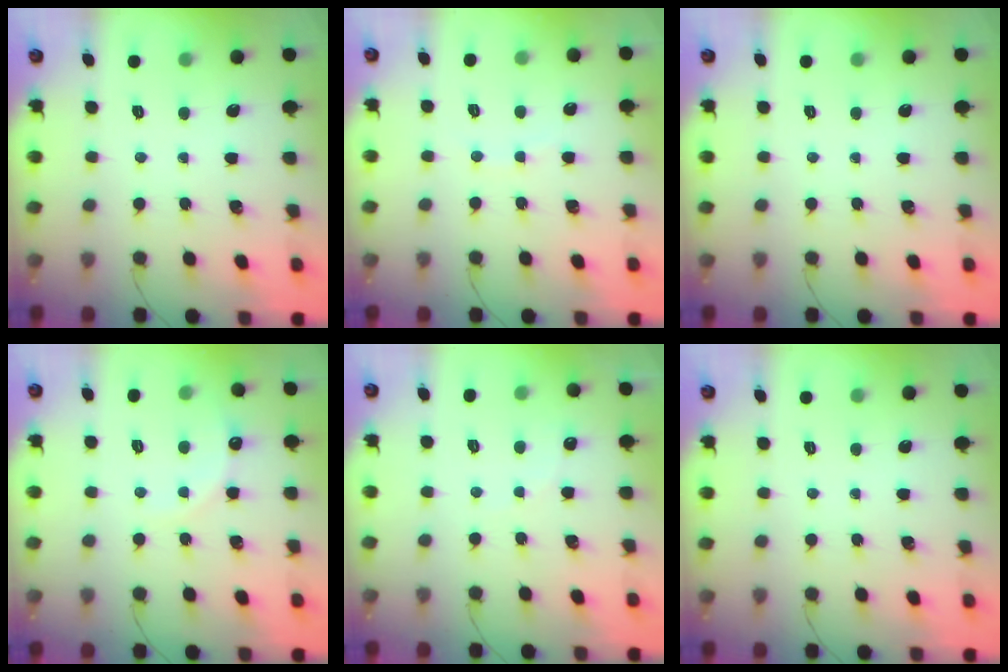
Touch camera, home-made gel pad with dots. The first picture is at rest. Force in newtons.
{"total": 3.2, "press": 3.0, "slide": 1.0}
{"total": 0.0}
{"total": 5.4, "press": 5.3, "slide": 1.0}
{"total": 6.3, "press": 6.1, "slide": 1.3}
{"total": 0.0}